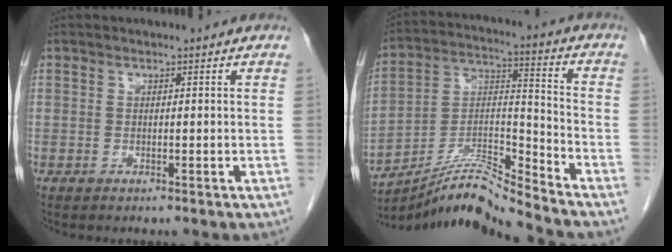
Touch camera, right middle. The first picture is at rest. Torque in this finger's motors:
{"motor_torque": [-0.10, -0.52, 0.04, 0.04]}